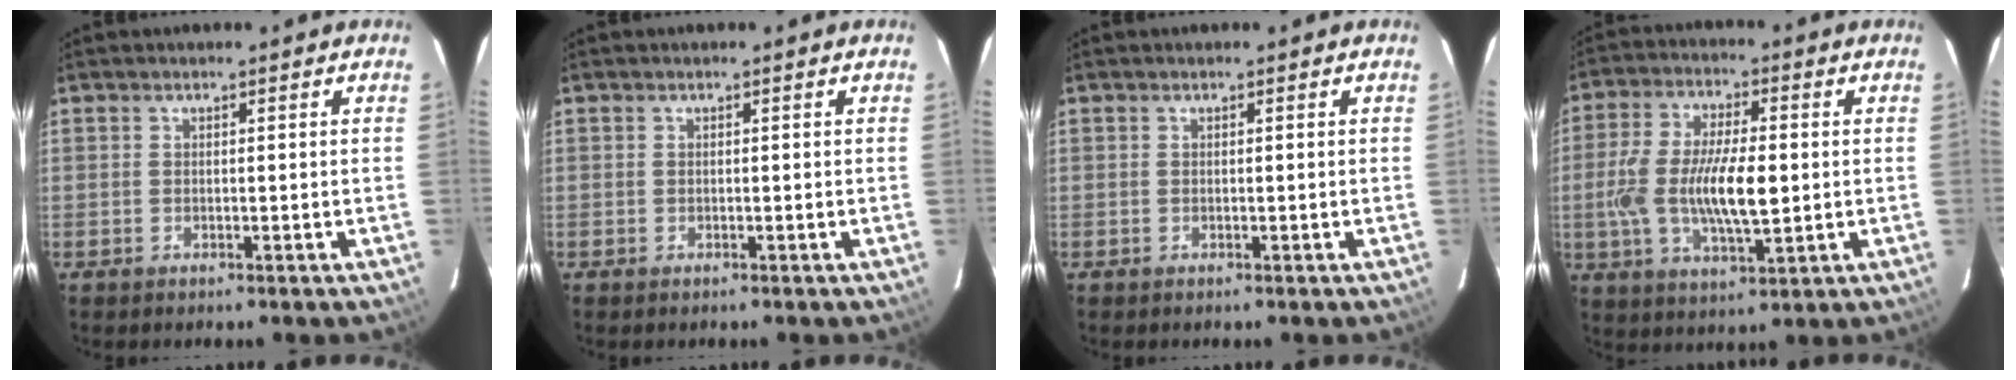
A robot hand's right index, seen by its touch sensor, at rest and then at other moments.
{"total": 0.0}
{"total": 0.0}
{"total": 13.6, "force": [-1.0, 4.8, 12.7], "torque": [-0.252, -0.004, -0.018]}